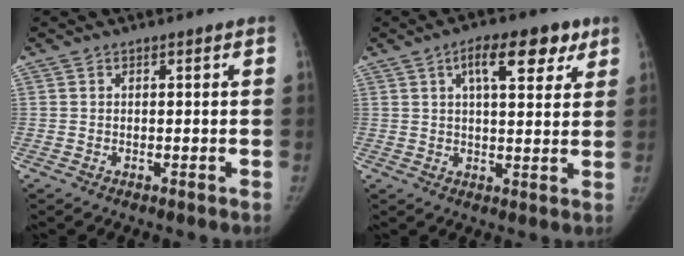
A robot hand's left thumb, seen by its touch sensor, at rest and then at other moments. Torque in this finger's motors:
{"motor_torque": [0.09, 0.09, 0.42, 0.41, 0.19]}